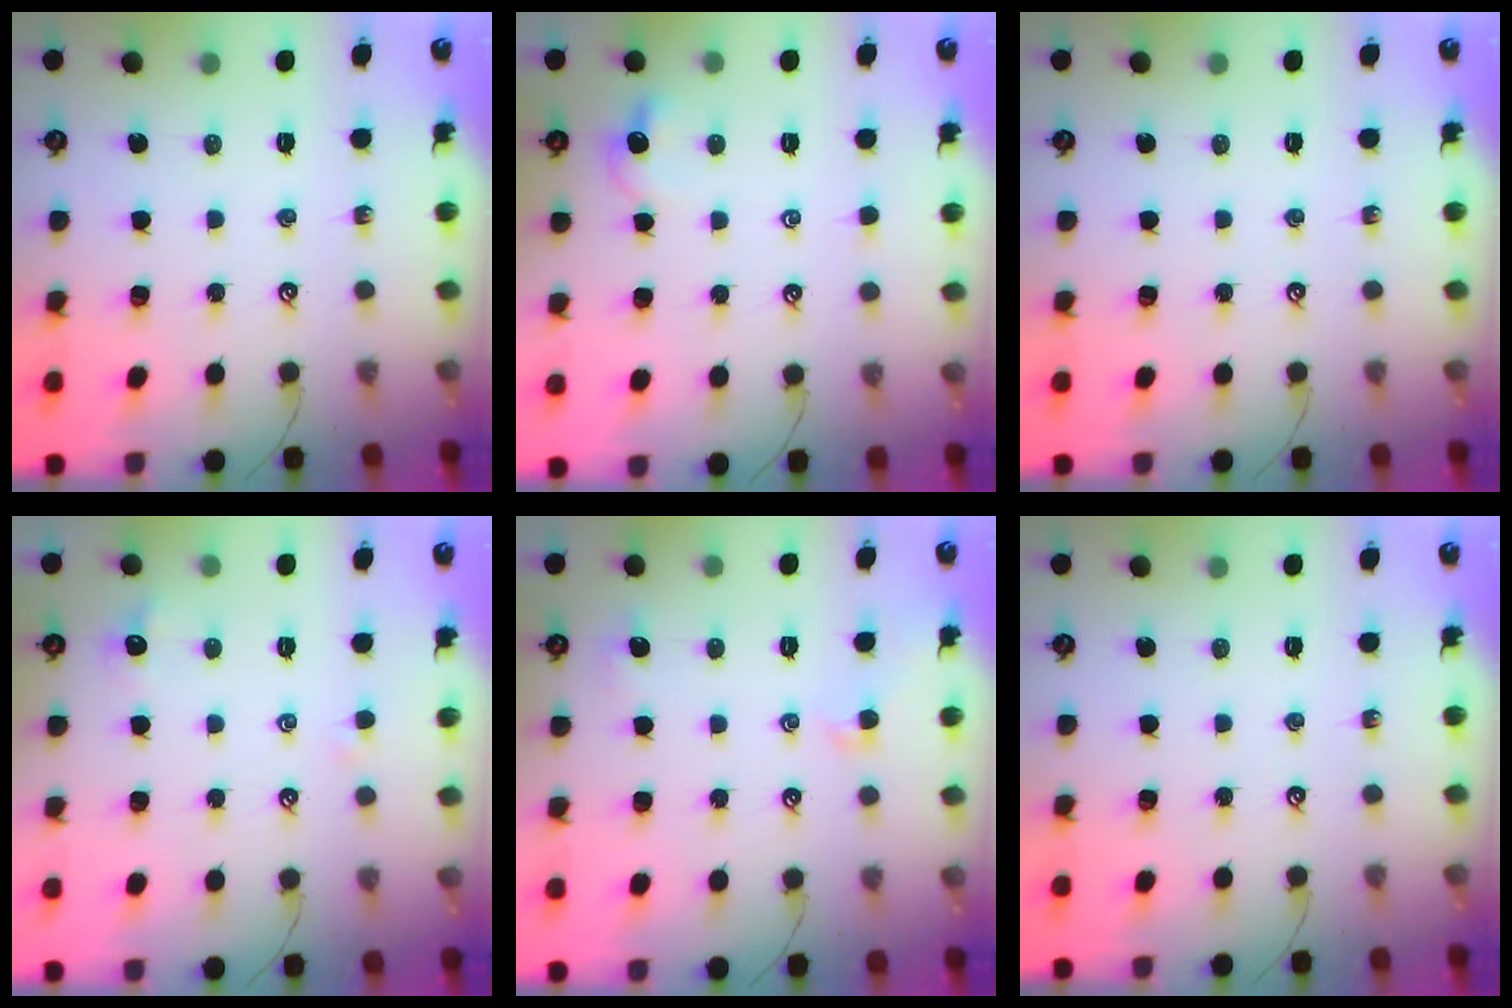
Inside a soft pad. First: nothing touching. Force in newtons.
{"total": 0.8, "press": 0.6, "slide": 0.5}
{"total": 0.0}
{"total": 0.6, "press": 0.1, "slide": 0.6}
{"total": 1.4, "press": 1.3, "slide": 0.6}
{"total": 0.0}